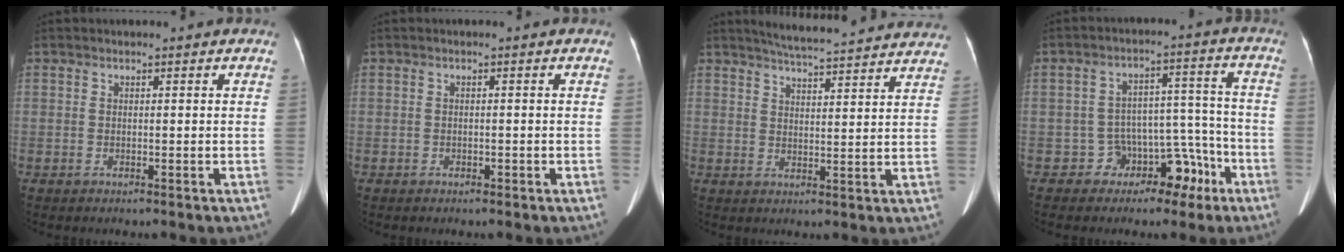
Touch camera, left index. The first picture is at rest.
{"total": 0.5, "force": [-0.4, 0.3, 0.1], "torque": [-0.005, 0.000, -0.008]}
{"total": 18.9, "force": [17.7, 1.3, 6.5], "torque": [-0.095, -0.003, 0.219]}
{"total": 7.4, "force": [-4.6, 5.2, 2.5], "torque": [-0.019, 0.047, -0.062]}